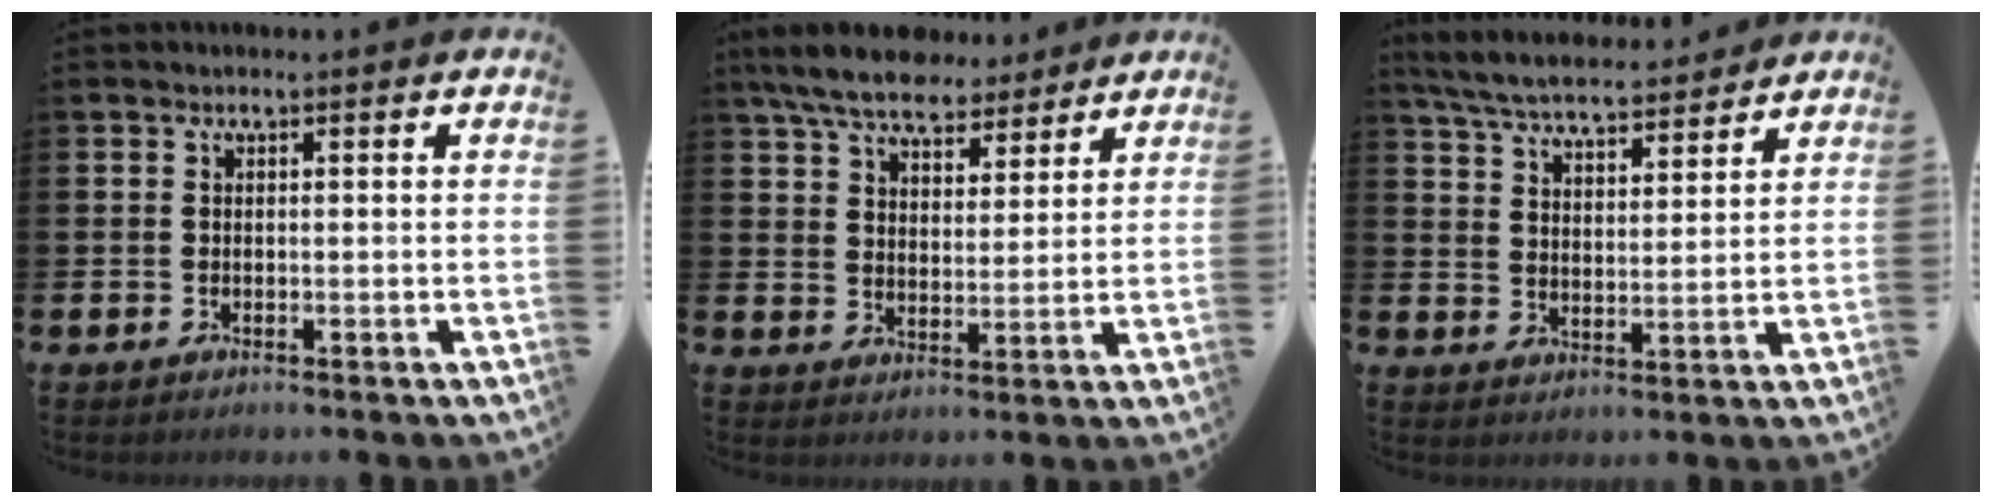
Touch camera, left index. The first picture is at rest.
{"total": 7.4, "force": [6.7, 2.3, 2.1], "torque": [-0.067, -0.028, 0.121]}
{"total": 6.5, "force": [6.2, 1.0, 1.5], "torque": [-0.059, -0.033, 0.111]}